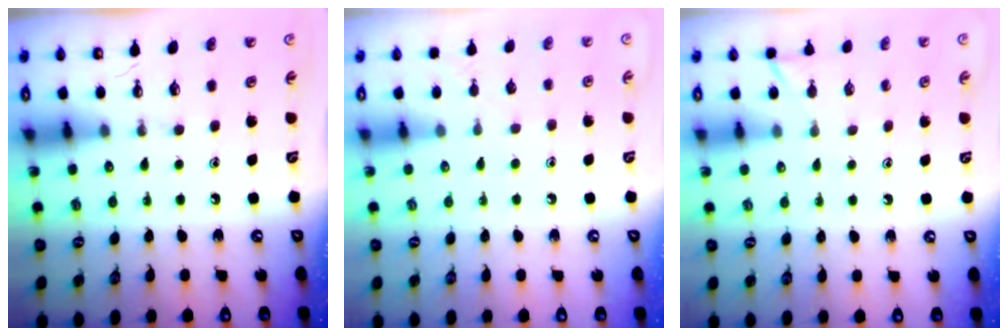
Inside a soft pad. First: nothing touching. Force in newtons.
{"total": 4.8, "press": 4.8, "slide": 0.5}
{"total": 4.4, "press": 4.4, "slide": 0.5}